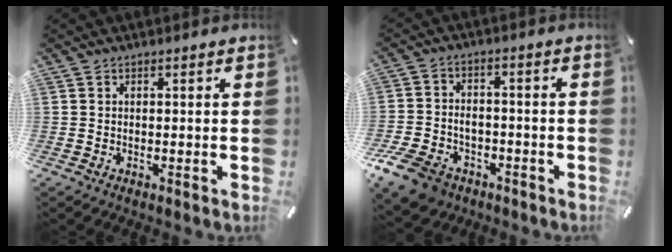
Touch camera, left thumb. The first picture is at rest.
{"total": 9.5, "force": [-5.7, 6.5, 3.9], "torque": [-0.090, 0.035, -0.105]}